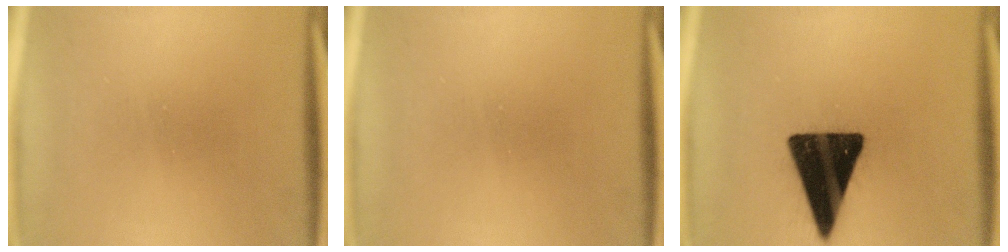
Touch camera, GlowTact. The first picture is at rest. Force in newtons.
{"total": 0.0}
{"total": 18.6}